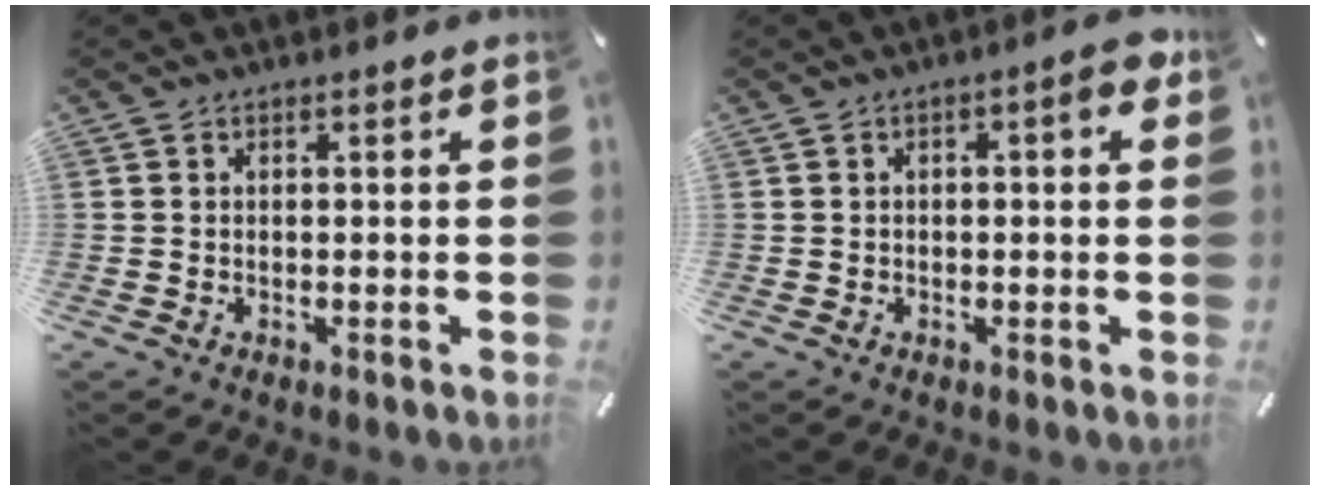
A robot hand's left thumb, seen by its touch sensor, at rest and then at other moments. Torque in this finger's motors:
{"motor_torque": [-0.12, -0.10, 0.23, 0.13, 0.02]}